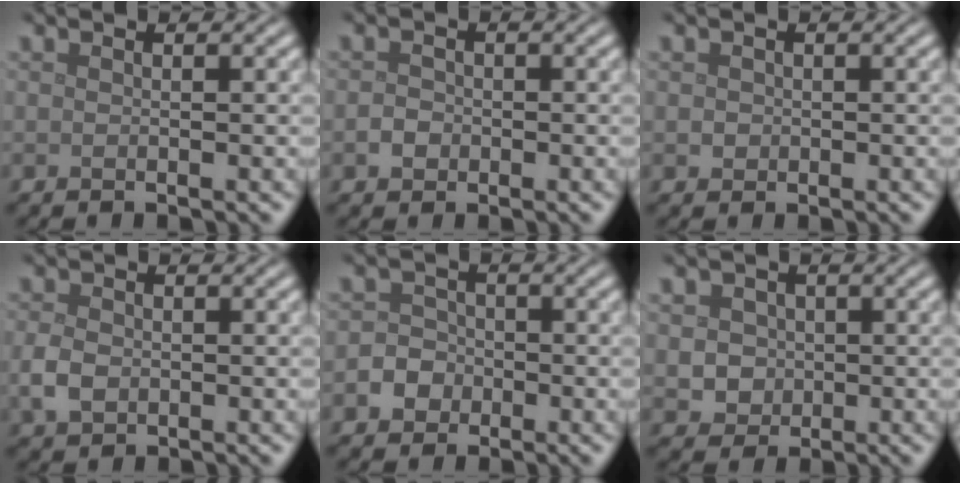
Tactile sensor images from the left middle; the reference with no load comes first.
{"total": 1.3, "force": [-0.4, 1.2, 0.5], "torque": [-0.007, 0.000, -0.012]}
{"total": 0.8, "force": [0.0, 0.8, 0.2], "torque": [0.002, -0.003, -0.001]}
{"total": 2.6, "force": [-0.5, 2.0, 1.6], "torque": [-0.037, -0.004, -0.012]}
{"total": 2.9, "force": [-1.1, 2.6, 0.8], "torque": [0.005, 0.003, -0.028]}
{"total": 3.1, "force": [0.4, 2.8, 1.2], "torque": [-0.016, 0.006, 0.007]}